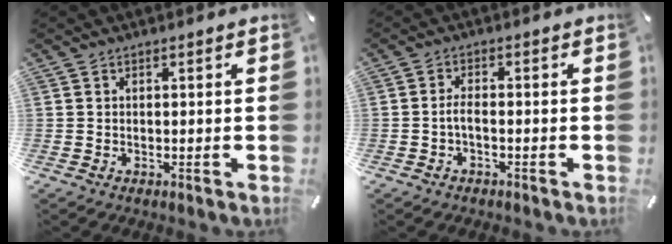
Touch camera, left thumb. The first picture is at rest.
{"total": 2.7, "force": [-1.1, 1.0, 2.3], "torque": [-0.054, 0.001, -0.024]}